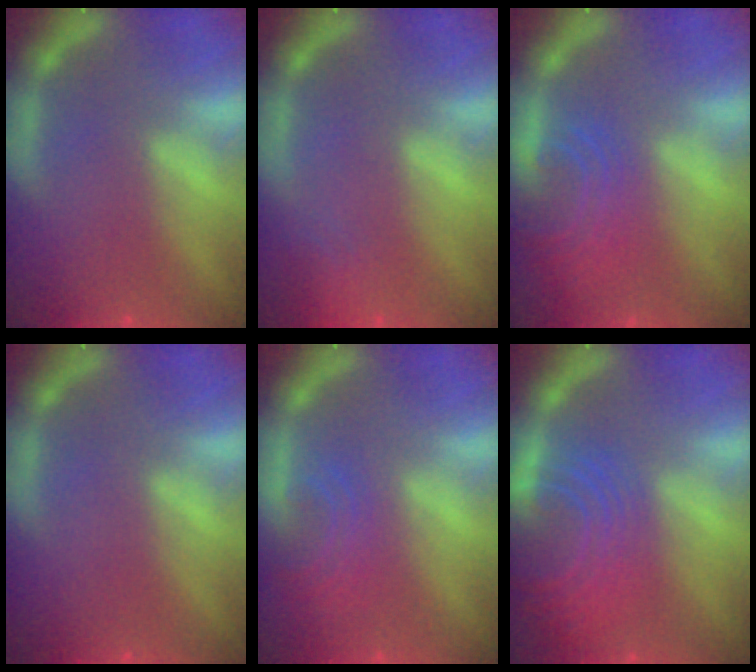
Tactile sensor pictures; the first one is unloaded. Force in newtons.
{"total": 1.9}
{"total": 5.1}
{"total": 0.0}
{"total": 2.9}
{"total": 9.5}